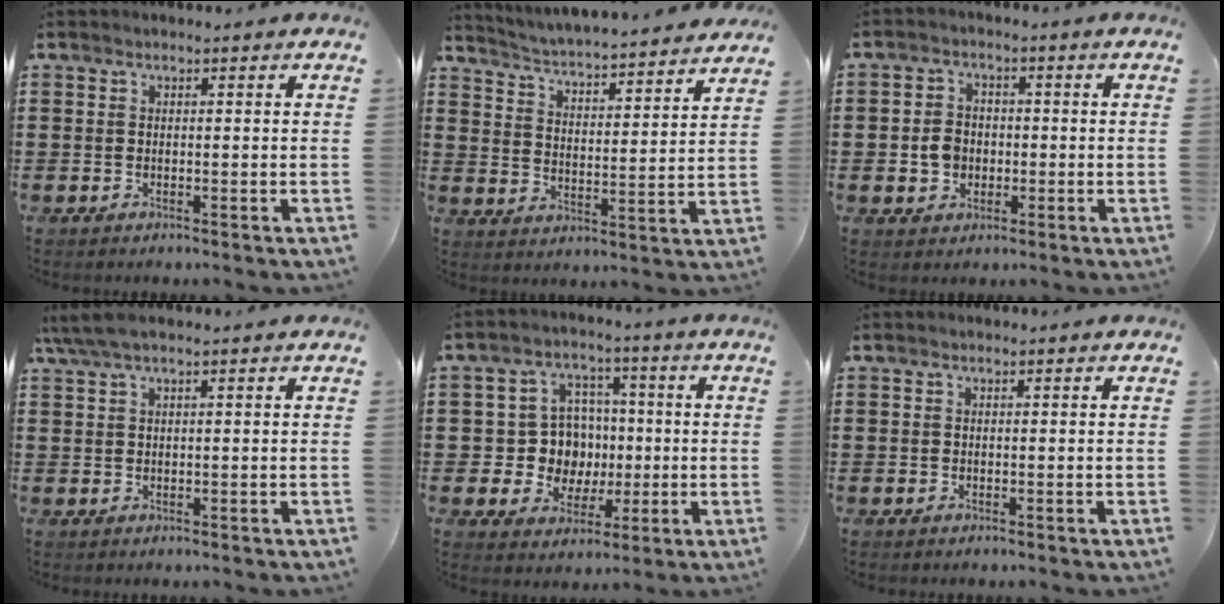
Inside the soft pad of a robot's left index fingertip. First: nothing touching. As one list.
[{"total": 3.8, "force": [3.7, -0.8, 0.4], "torque": [-0.029, -0.040, 0.056]}, {"total": 3.7, "force": [-0.6, 3.0, 2.0], "torque": [-0.045, 0.006, -0.014]}, {"total": 2.6, "force": [1.3, 0.1, 2.3], "torque": [-0.052, -0.003, 0.021]}, {"total": 8.5, "force": [0.2, 8.0, 3.0], "torque": [-0.072, 0.016, 0.013]}, {"total": 0.0}]